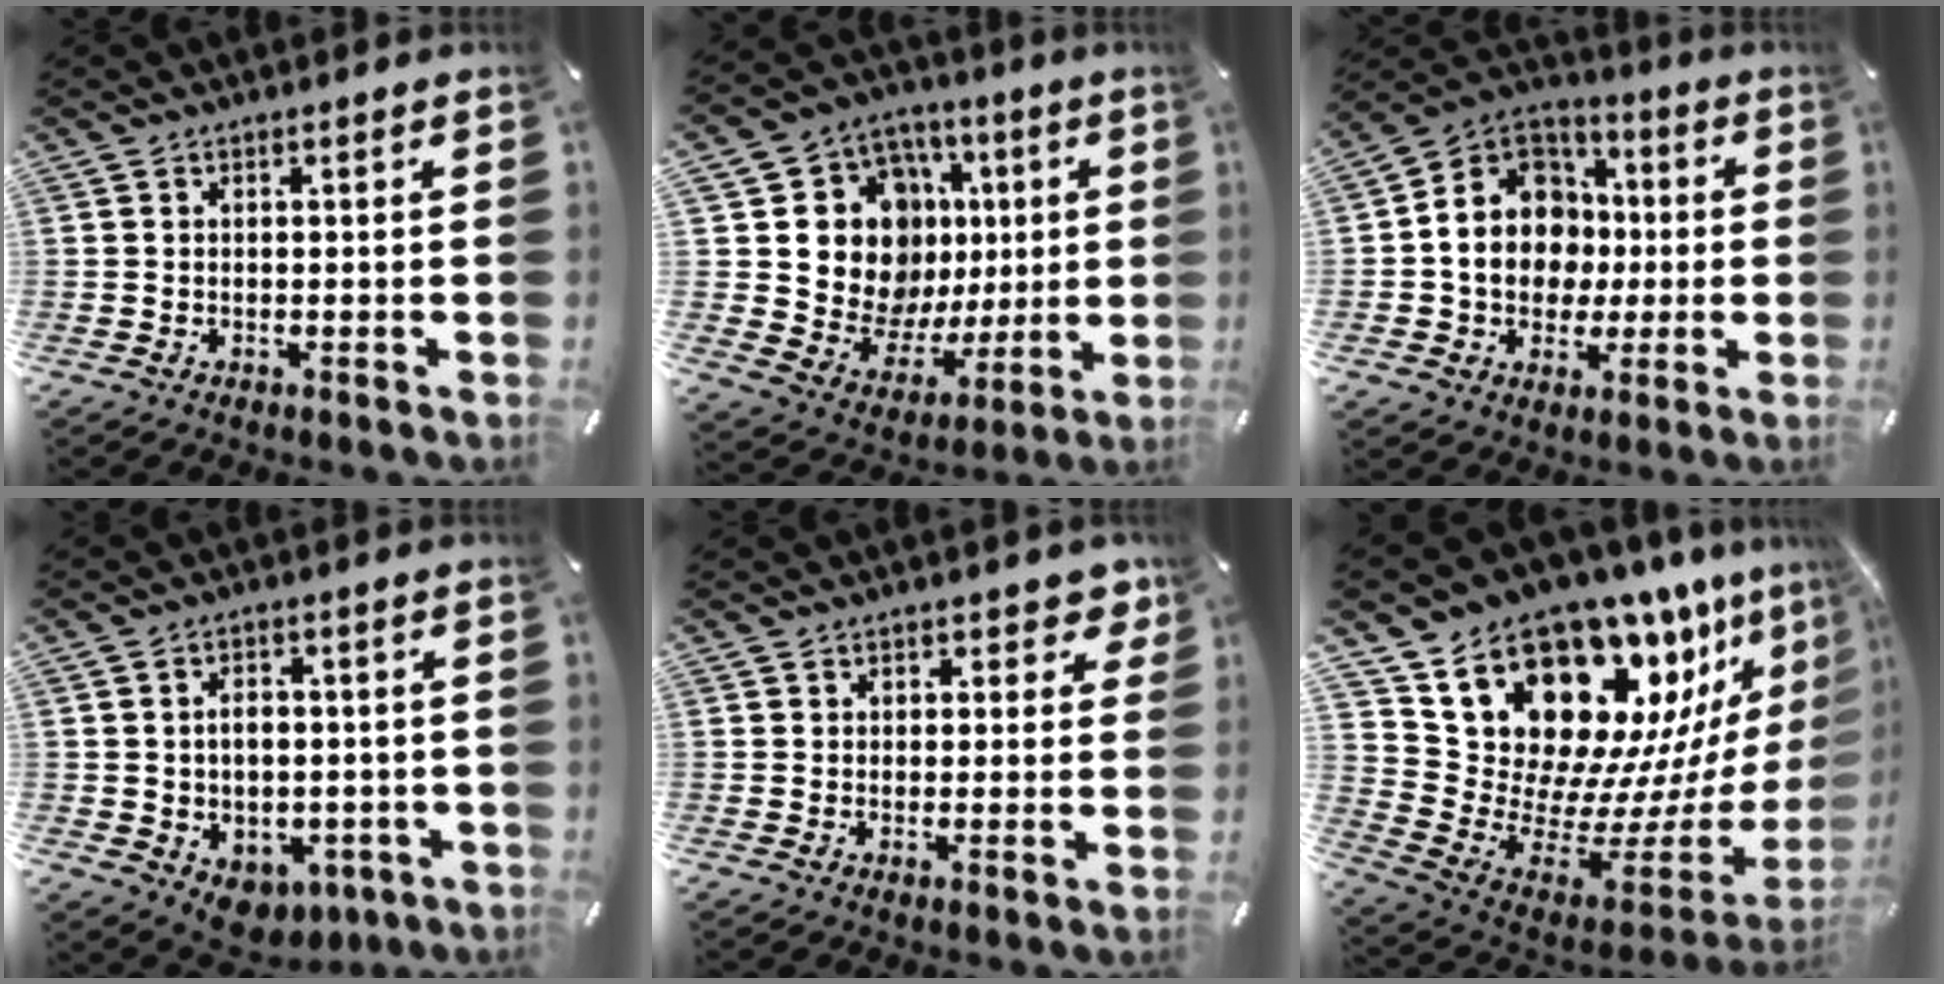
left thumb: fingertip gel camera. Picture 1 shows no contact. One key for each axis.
{"total": 16.9, "fx": 4.4, "fy": 14.3, "fz": 7.9, "tx": -0.149, "ty": -0.035, "tz": 0.103}
{"total": 14.6, "fx": -1.3, "fy": 13.0, "fz": 6.5, "tx": -0.145, "ty": 0.011, "tz": -0.019}
{"total": 6.2, "fx": -0.4, "fy": 5.4, "fz": 3.1, "tx": -0.054, "ty": 0.008, "tz": -0.006}
{"total": 4.0, "fx": 1.9, "fy": 3.1, "fz": 1.7, "tx": 0.002, "ty": -0.005, "tz": 0.027}
{"total": 21.7, "fx": 16.1, "fy": 11.7, "fz": 8.8, "tx": -0.097, "ty": -0.167, "tz": 0.315}